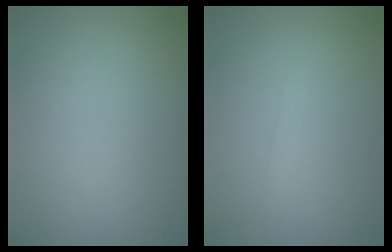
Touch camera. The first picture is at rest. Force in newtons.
{"total": 0.9, "press": 0.8, "slide": 0.1}